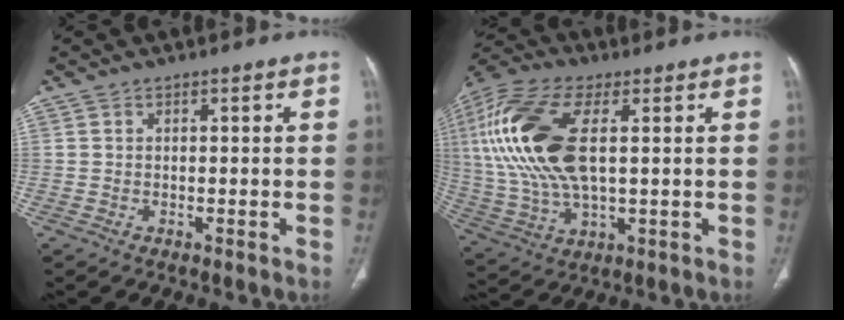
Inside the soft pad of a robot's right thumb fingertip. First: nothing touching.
{"total": 21.4, "force": [4.0, 10.2, 18.4], "torque": [-0.412, -0.001, 0.072]}